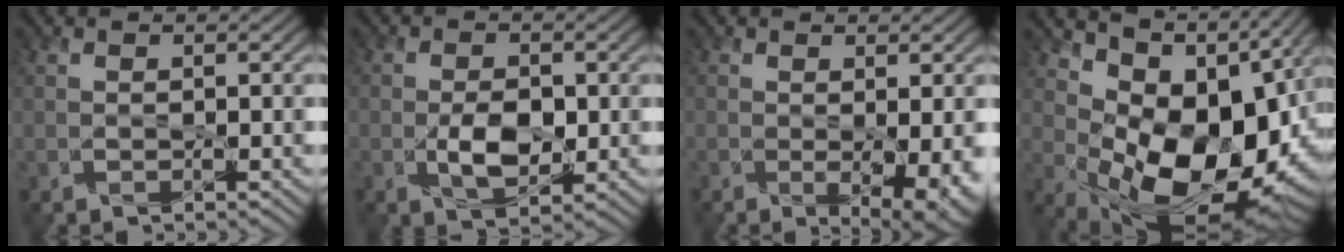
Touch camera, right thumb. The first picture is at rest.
{"total": 4.4, "force": [-1.0, 2.4, 3.5], "torque": [-0.065, -0.005, -0.019]}
{"total": 4.5, "force": [-1.2, 2.1, 3.9], "torque": [-0.059, -0.018, -0.010]}
{"total": 14.5, "force": [1.5, 8.7, 11.5], "torque": [-0.178, -0.025, 0.043]}